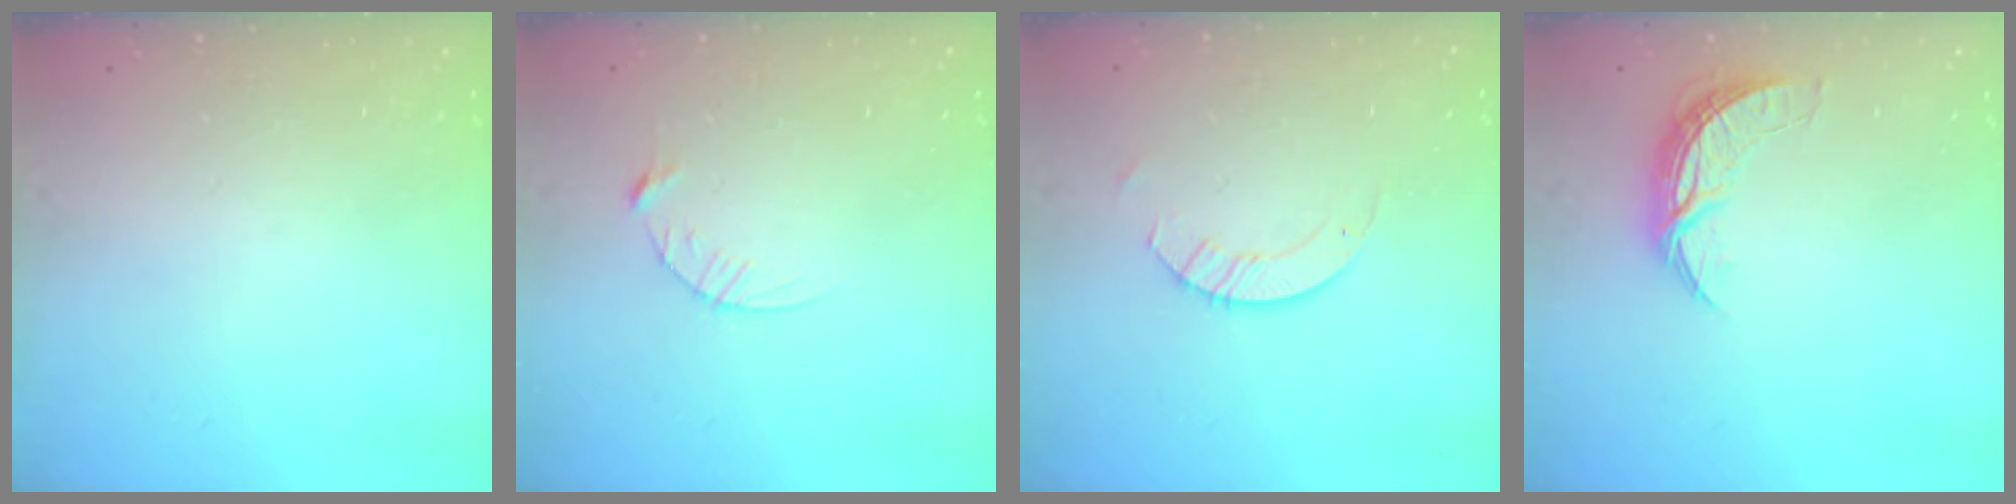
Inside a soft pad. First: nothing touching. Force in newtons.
{"total": 3.8, "press": 3.8, "slide": 0.4}
{"total": 3.2, "press": 3.2, "slide": 0.3}
{"total": 7.7, "press": 7.7, "slide": 0.5}